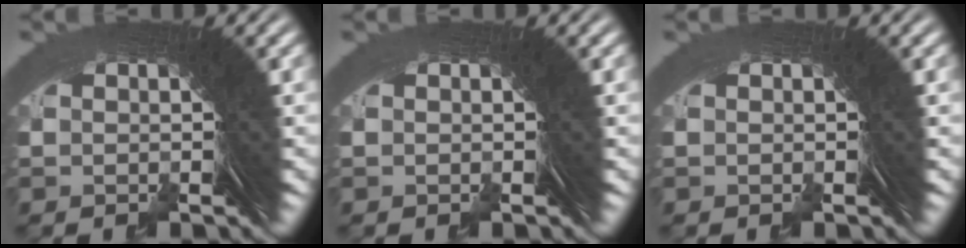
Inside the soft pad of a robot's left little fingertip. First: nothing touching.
{"total": 0.0}
{"total": 0.0}